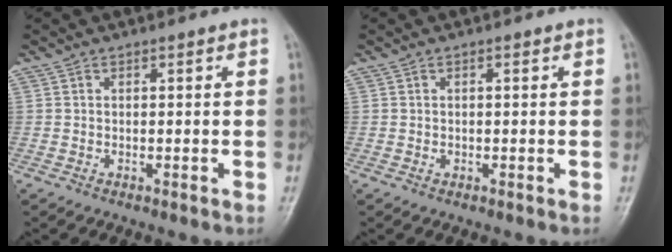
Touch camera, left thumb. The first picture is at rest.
{"total": 0.7, "force": [0.1, 0.5, 0.5], "torque": [-0.004, 0.000, 0.002]}